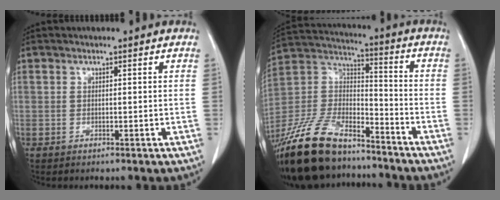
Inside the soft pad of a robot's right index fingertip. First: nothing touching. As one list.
[{"total": 19.4, "force": [-15.6, 7.0, 9.2], "torque": [-0.212, 0.003, -0.291]}]